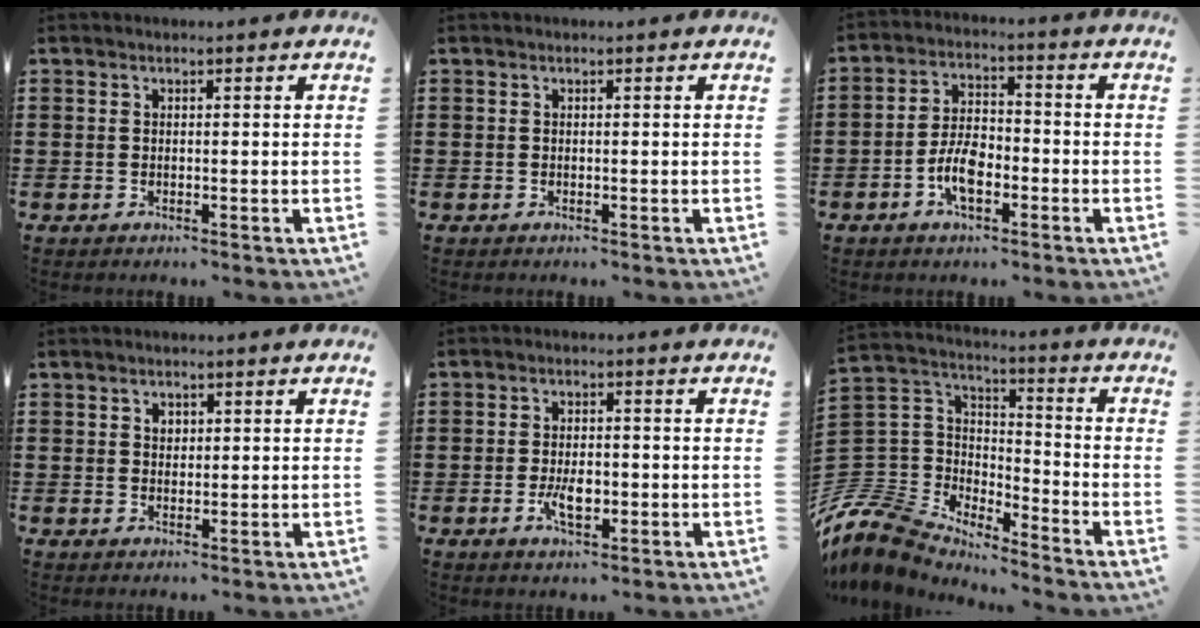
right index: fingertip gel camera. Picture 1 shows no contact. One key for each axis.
{"total": 0.0}
{"total": 6.4, "fx": -2.6, "fy": 3.0, "fz": 5.0, "tx": -0.110, "ty": 0.005, "tz": -0.053}
{"total": 1.3, "fx": 0.6, "fy": 1.0, "fz": 0.6, "tx": -0.013, "ty": 0.005, "tz": 0.011}
{"total": 4.3, "fx": -1.3, "fy": 1.9, "fz": 3.6, "tx": -0.076, "ty": -0.001, "tz": -0.024}
{"total": 9.1, "fx": -8.0, "fy": 3.9, "fz": 1.7, "tx": -0.093, "ty": -0.007, "tz": -0.171}